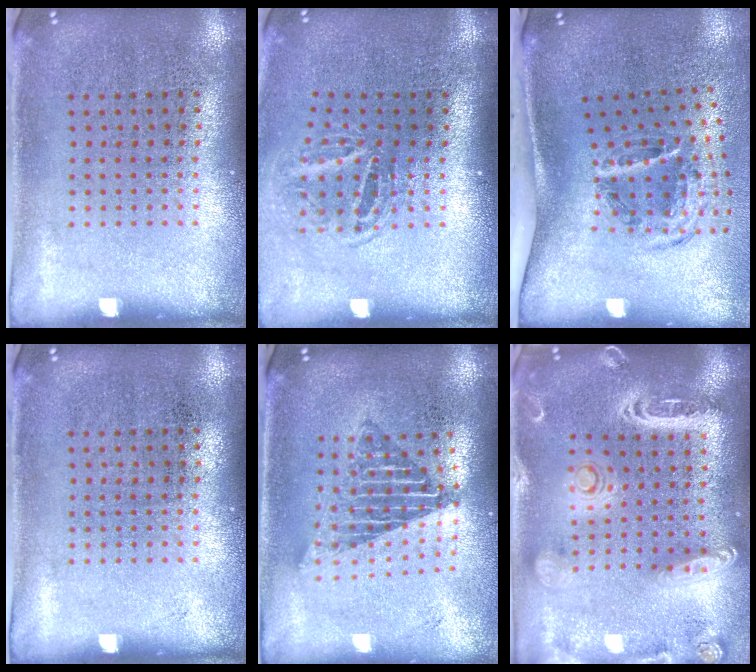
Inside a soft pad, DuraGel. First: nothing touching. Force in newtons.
{"total": 1.7, "press": 1.2, "slide": 1.3}
{"total": 2.0, "press": 1.3, "slide": 1.5}
{"total": 0.0}
{"total": 1.6, "press": 1.4, "slide": 0.9}
{"total": 2.7, "press": 2.3, "slide": 1.3}